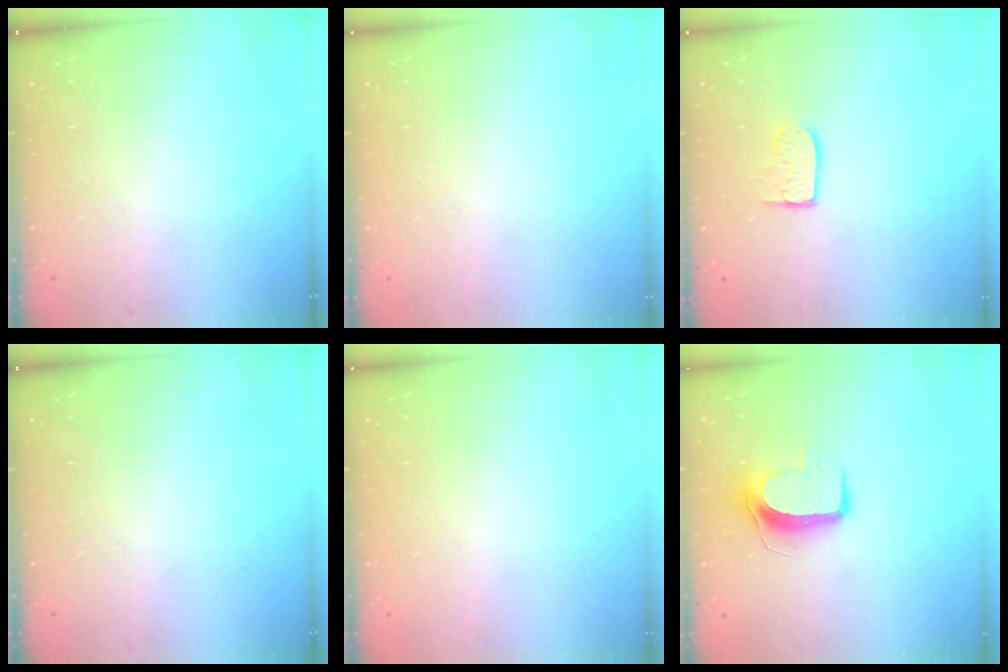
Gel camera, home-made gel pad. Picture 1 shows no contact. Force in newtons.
{"total": 0.0}
{"total": 6.7, "press": 6.7, "slide": 0.4}
{"total": 0.0}
{"total": 0.0}
{"total": 10.6, "press": 10.6, "slide": 0.8}